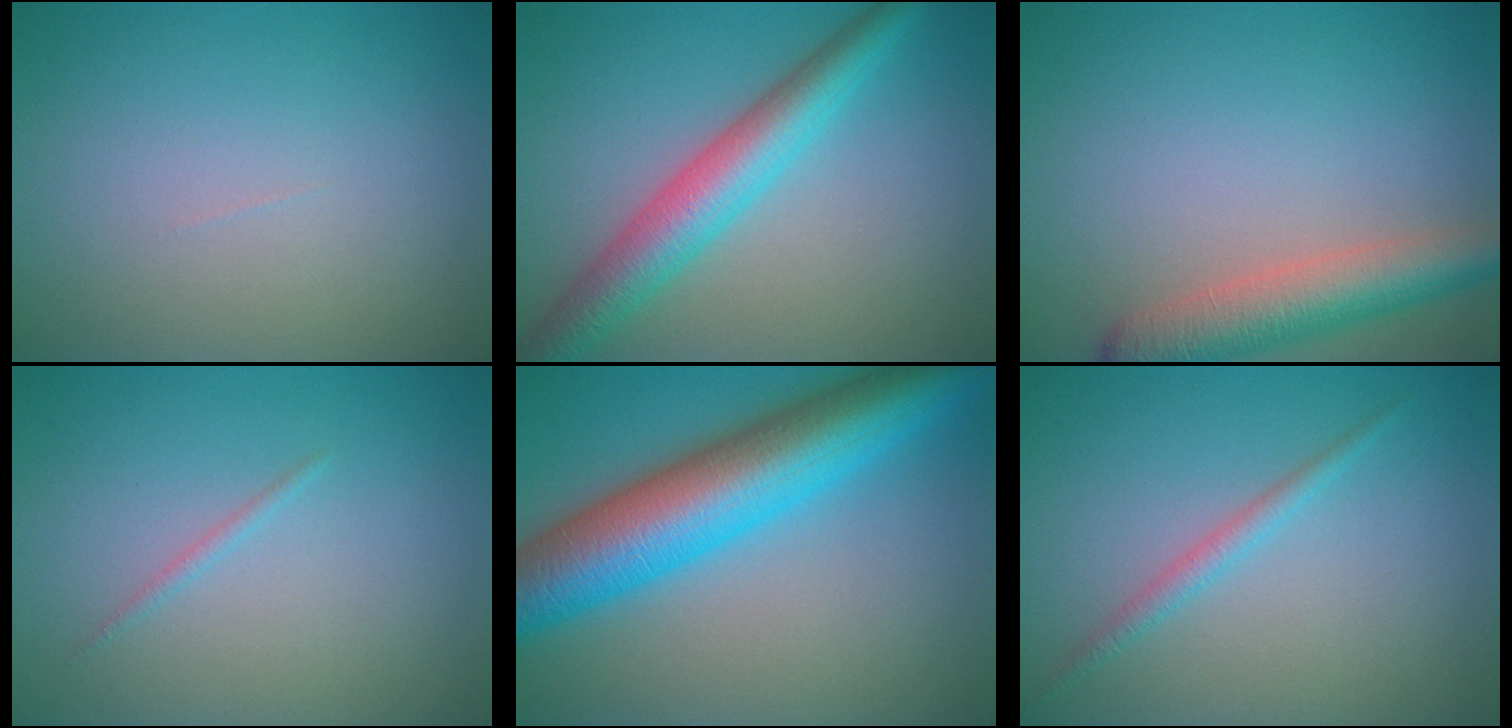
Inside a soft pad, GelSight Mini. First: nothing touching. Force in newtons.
{"total": 5.9, "press": 5.9, "slide": 0.2}
{"total": 5.4, "press": 5.3, "slide": 0.4}
{"total": 0.6, "press": 0.6, "slide": 0.0}
{"total": 11.8, "press": 11.8, "slide": 0.1}
{"total": 1.5, "press": 1.5, "slide": 0.1}